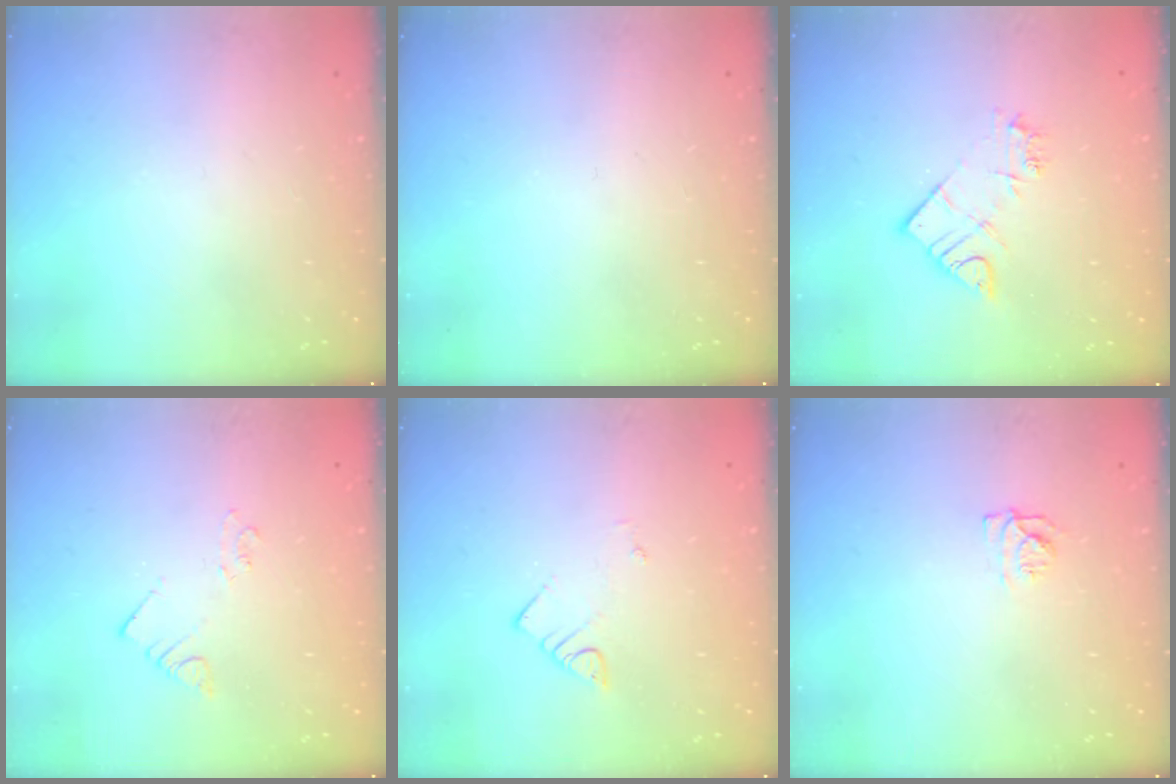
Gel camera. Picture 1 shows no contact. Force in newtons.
{"total": 0.0}
{"total": 8.7, "press": 8.7, "slide": 0.8}
{"total": 2.0, "press": 2.0, "slide": 0.3}
{"total": 2.6, "press": 2.6, "slide": 0.2}
{"total": 4.9, "press": 4.9, "slide": 0.5}